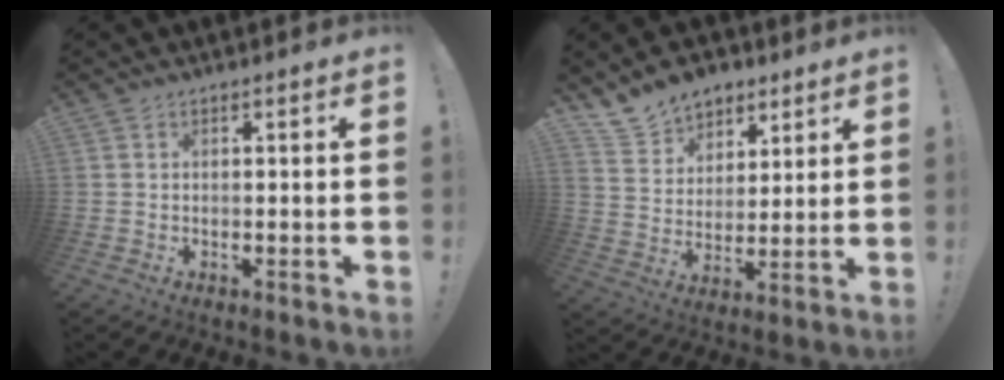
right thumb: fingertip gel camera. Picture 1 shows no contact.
{"total": 12.3, "force": [9.2, 7.8, 2.6], "torque": [-0.052, -0.063, 0.181]}